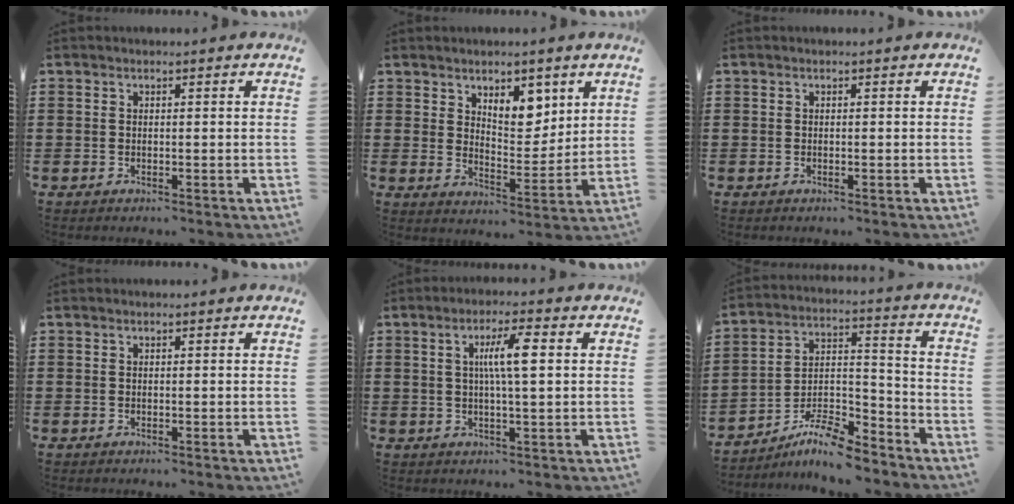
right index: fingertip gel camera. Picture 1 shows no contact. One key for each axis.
{"total": 6.2, "fx": 4.2, "fy": 3.3, "fz": 3.2, "tx": -0.052, "ty": -0.013, "tz": 0.071}
{"total": 0.0}
{"total": 0.0}
{"total": 6.0, "fx": 1.1, "fy": 0.9, "fz": 5.8, "tx": -0.112, "ty": 0.005, "tz": 0.013}
{"total": 9.0, "fx": -8.0, "fy": 1.7, "fz": 3.7, "tx": -0.061, "ty": 0.024, "tz": -0.152}